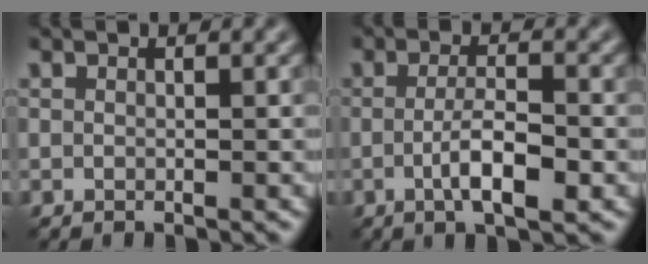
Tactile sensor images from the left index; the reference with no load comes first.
{"total": 4.1, "force": [-1.0, 1.0, 3.9], "torque": [-0.068, -0.002, -0.019]}